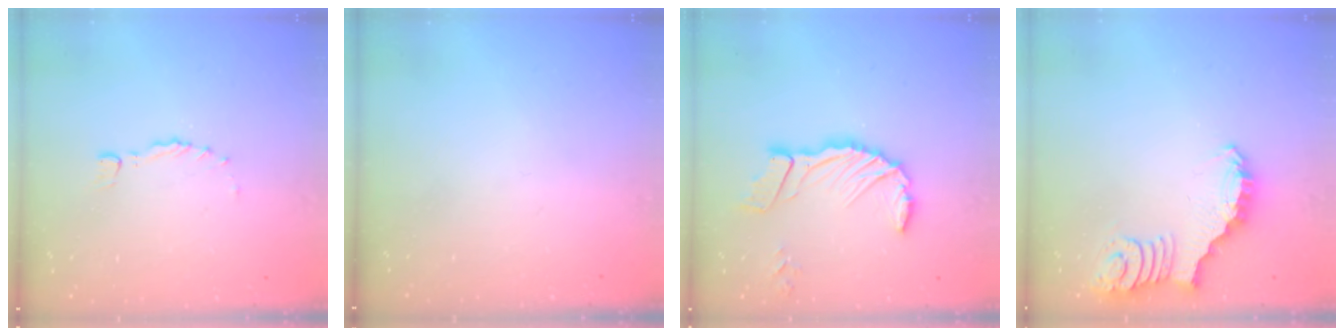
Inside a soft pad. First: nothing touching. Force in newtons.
{"total": 0.0}
{"total": 12.2, "press": 12.1, "slide": 1.6}
{"total": 2.7, "press": 2.6, "slide": 0.5}